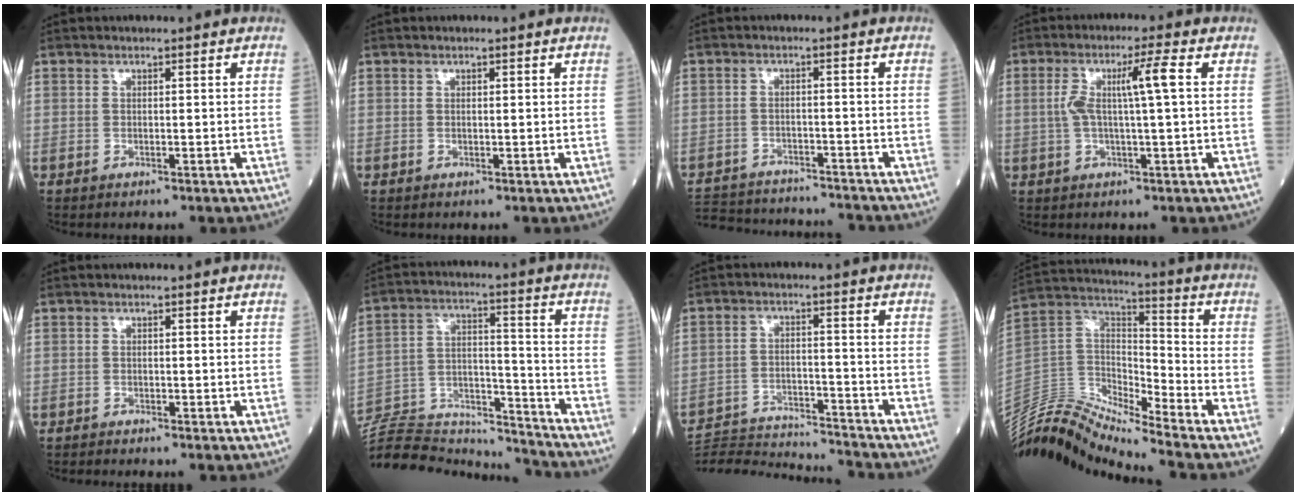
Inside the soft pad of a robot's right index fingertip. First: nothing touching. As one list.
[{"total": 0.0}, {"total": 16.6, "force": [-15.6, 3.2, 4.7], "torque": [-0.116, -0.002, -0.220]}, {"total": 5.9, "force": [0.7, -0.4, 5.9], "torque": [-0.118, 0.013, 0.017]}, {"total": 1.0, "force": [-1.0, -0.1, 0.1], "torque": [-0.006, -0.003, -0.018]}, {"total": 22.6, "force": [-21.2, 4.8, 6.1], "torque": [-0.171, 0.013, -0.340]}, {"total": 15.4, "force": [-15.2, -0.7, 2.3], "torque": [-0.034, 0.003, -0.234]}, {"total": 14.7, "force": [-13.9, 0.9, 4.6], "torque": [-0.088, 0.057, -0.269]}]